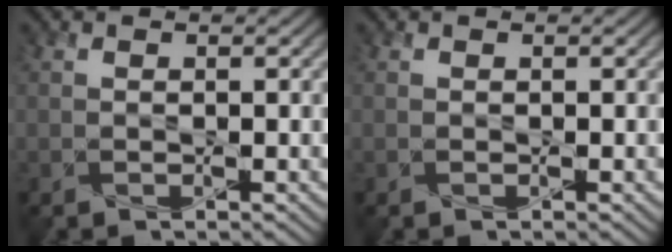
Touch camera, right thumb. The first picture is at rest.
{"total": 0.0}